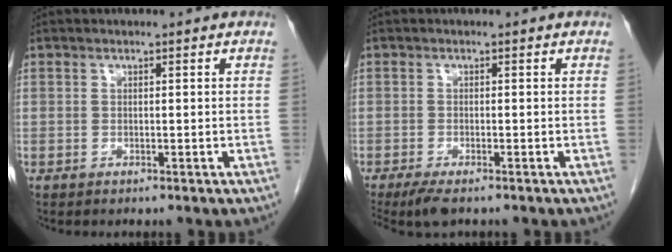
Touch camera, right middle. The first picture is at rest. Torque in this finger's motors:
{"motor_torque": [0.64, -0.45, 0.15, 0.05]}